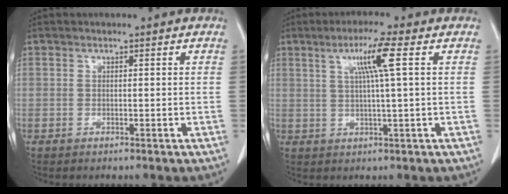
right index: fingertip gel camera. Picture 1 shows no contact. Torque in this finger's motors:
{"motor_torque": [0.57, 0.10, 0.22, 0.09]}